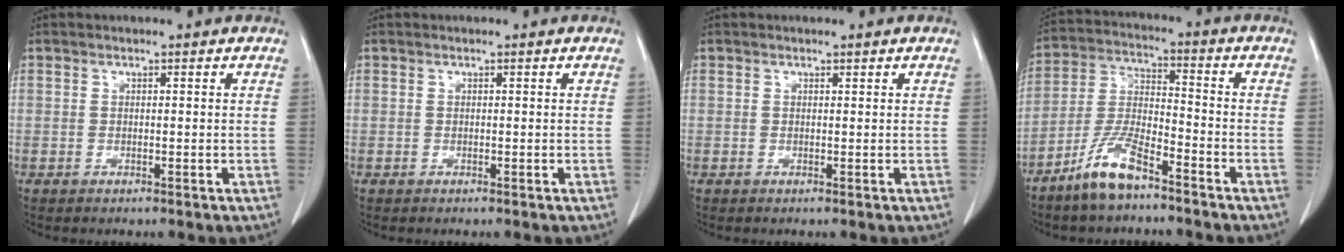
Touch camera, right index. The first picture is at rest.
{"total": 0.0}
{"total": 0.0}
{"total": 9.0, "force": [-6.5, 2.0, 5.9], "torque": [-0.135, -0.012, -0.130]}